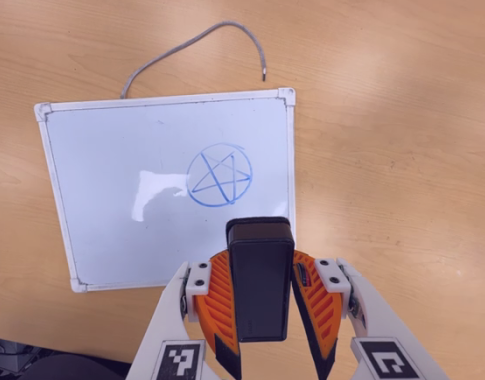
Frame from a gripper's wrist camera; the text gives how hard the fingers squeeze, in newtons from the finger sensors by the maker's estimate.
{"total": 7.8, "left": 7.0, "right": 8.7}